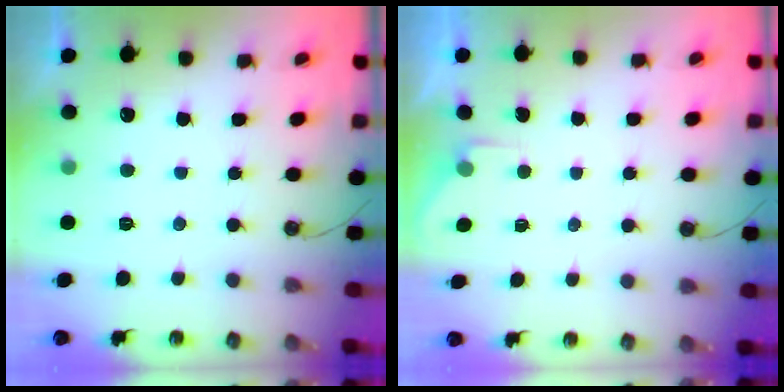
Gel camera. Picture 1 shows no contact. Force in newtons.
{"total": 2.6, "press": 2.6, "slide": 0.5}